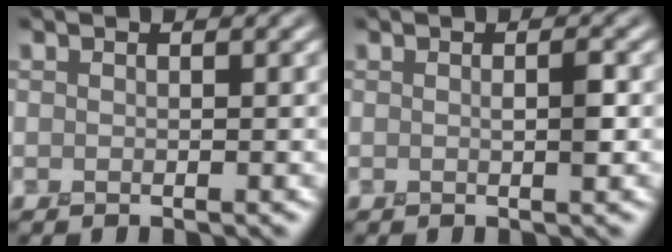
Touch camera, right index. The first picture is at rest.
{"total": 1.1, "force": [0.2, 0.0, 1.1], "torque": [-0.021, 0.002, 0.004]}